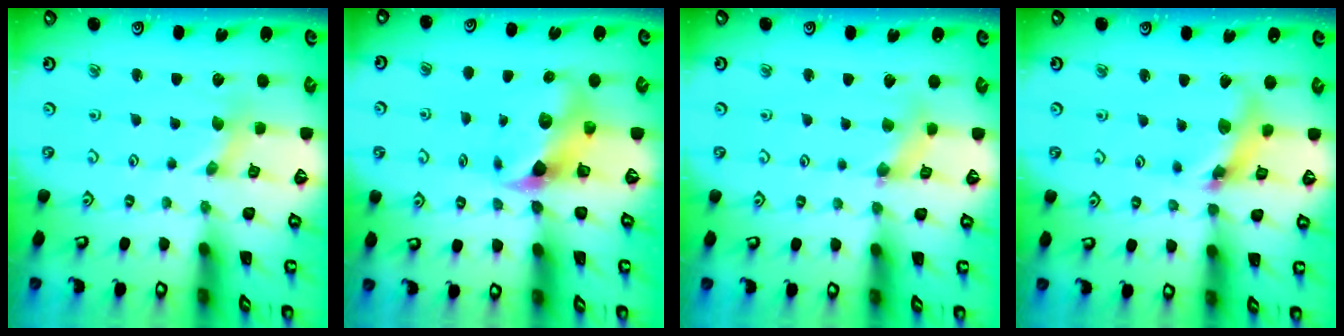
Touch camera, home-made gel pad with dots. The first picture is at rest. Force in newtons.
{"total": 8.4, "press": 8.2, "slide": 1.6}
{"total": 2.7, "press": 2.7, "slide": 0.3}
{"total": 11.3, "press": 11.2, "slide": 1.4}